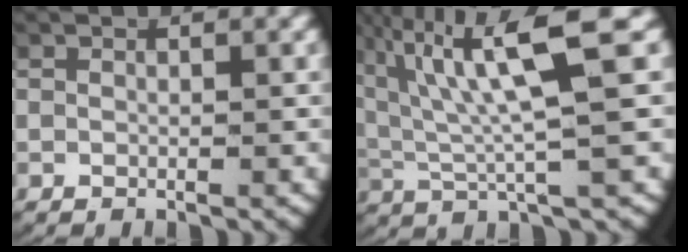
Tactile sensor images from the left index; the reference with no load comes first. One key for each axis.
{"total": 9.1, "fx": 3.0, "fy": 3.2, "fz": 7.9, "tx": -0.147, "ty": 0.008, "tz": 0.052}